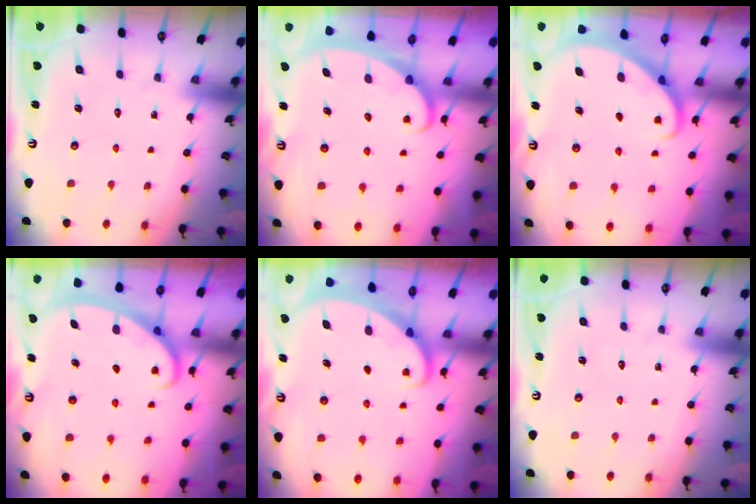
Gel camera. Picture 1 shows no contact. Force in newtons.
{"total": 2.5, "press": 2.5, "slide": 0.3}
{"total": 2.7, "press": 2.7, "slide": 0.2}
{"total": 2.9, "press": 2.9, "slide": 0.4}
{"total": 1.9, "press": 1.9, "slide": 0.2}
{"total": 0.0}